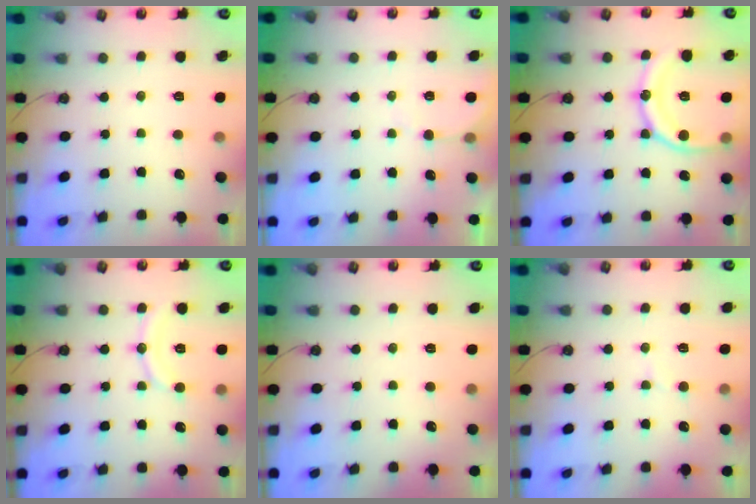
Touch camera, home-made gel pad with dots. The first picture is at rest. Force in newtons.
{"total": 3.1, "press": 3.1, "slide": 0.1}
{"total": 17.2, "press": 17.1, "slide": 1.8}
{"total": 9.7, "press": 9.7, "slide": 1.1}
{"total": 1.7, "press": 0.3, "slide": 1.7}
{"total": 7.1, "press": 7.0, "slide": 1.3}